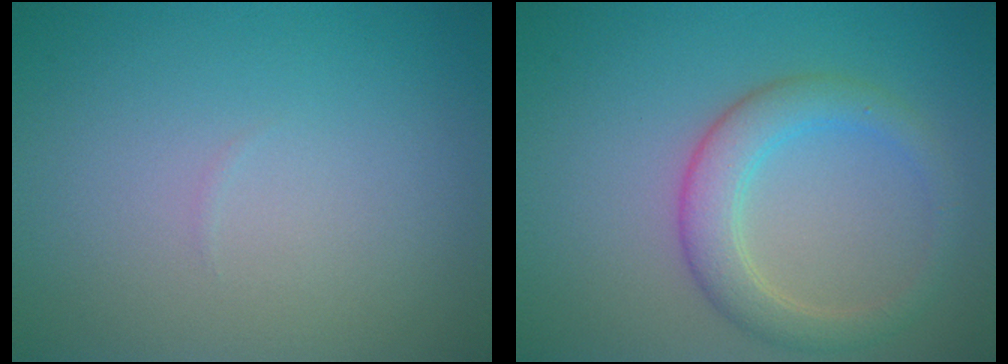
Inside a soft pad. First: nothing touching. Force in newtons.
{"total": 3.8, "press": 3.8, "slide": 0.2}